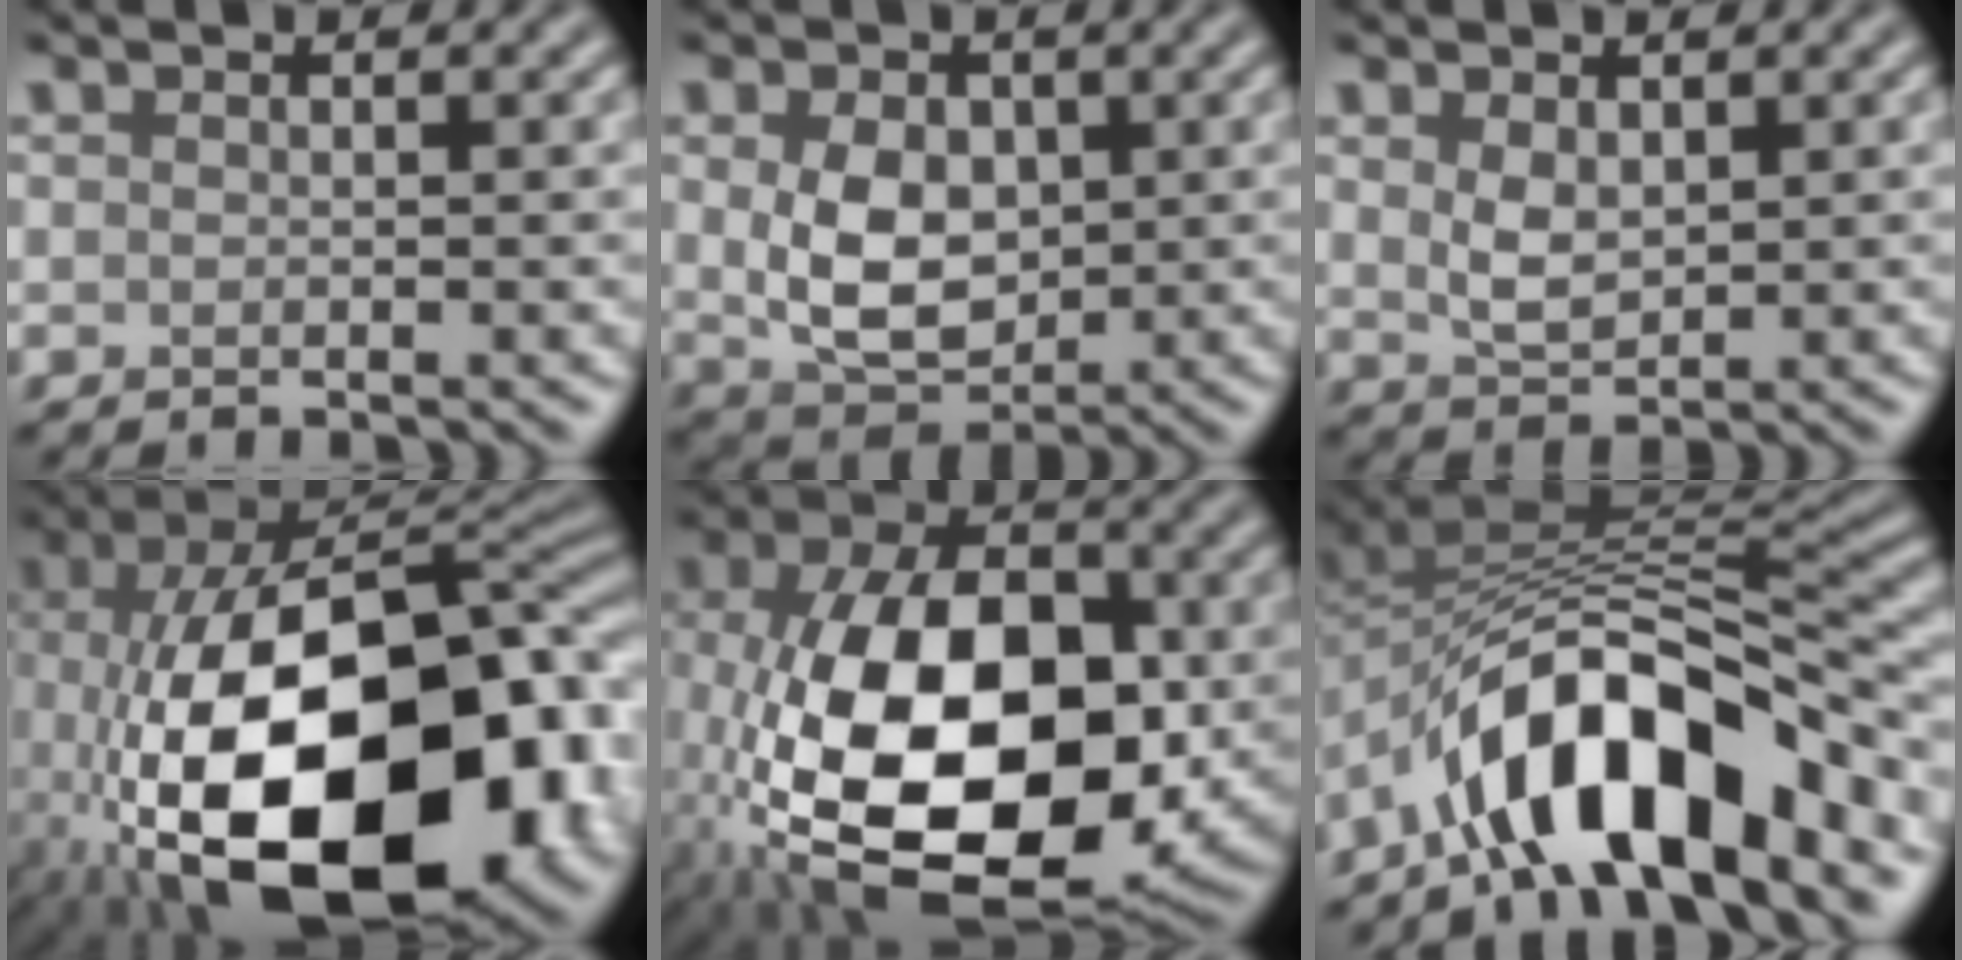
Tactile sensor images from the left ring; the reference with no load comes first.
{"total": 5.9, "force": [0.4, 4.2, 4.1], "torque": [-0.082, -0.007, 0.016]}
{"total": 2.5, "force": [0.8, 1.5, 1.8], "torque": [-0.042, -0.003, 0.022]}
{"total": 20.6, "force": [-5.6, 10.5, 16.7], "torque": [-0.273, -0.020, -0.080]}
{"total": 16.6, "force": [-3.0, 9.0, 13.6], "torque": [-0.238, -0.010, -0.049]}
{"total": 11.1, "force": [-6.2, 4.2, 8.2], "torque": [-0.113, 0.012, -0.115]}